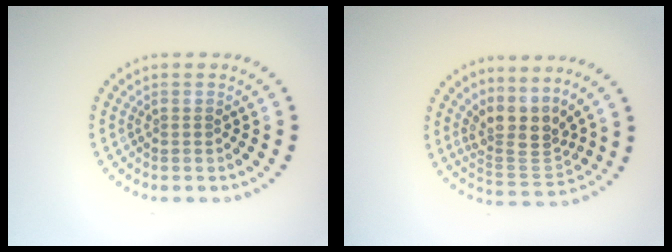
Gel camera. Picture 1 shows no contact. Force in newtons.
{"total": 3.8, "press": 2.9, "slide": 2.4}